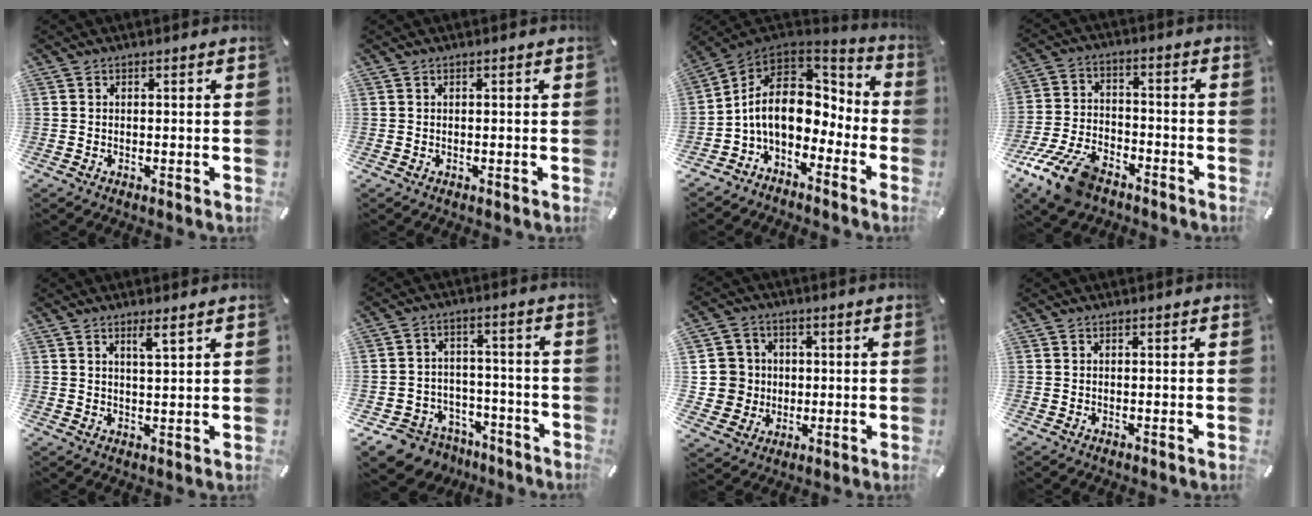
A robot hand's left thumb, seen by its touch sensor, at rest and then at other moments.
{"total": 0.0}
{"total": 12.3, "force": [-1.4, 8.7, 8.6], "torque": [-0.175, -0.003, -0.022]}
{"total": 13.4, "force": [-9.1, 6.5, 7.3], "torque": [-0.146, 0.048, -0.165]}
{"total": 3.4, "force": [2.3, 0.1, 2.4], "torque": [-0.052, -0.004, 0.040]}
{"total": 8.1, "force": [-5.4, 5.8, 1.4], "torque": [-0.026, 0.032, -0.095]}
{"total": 8.7, "force": [1.0, 8.6, 0.7], "torque": [-0.017, -0.002, 0.025]}
{"total": 0.0}